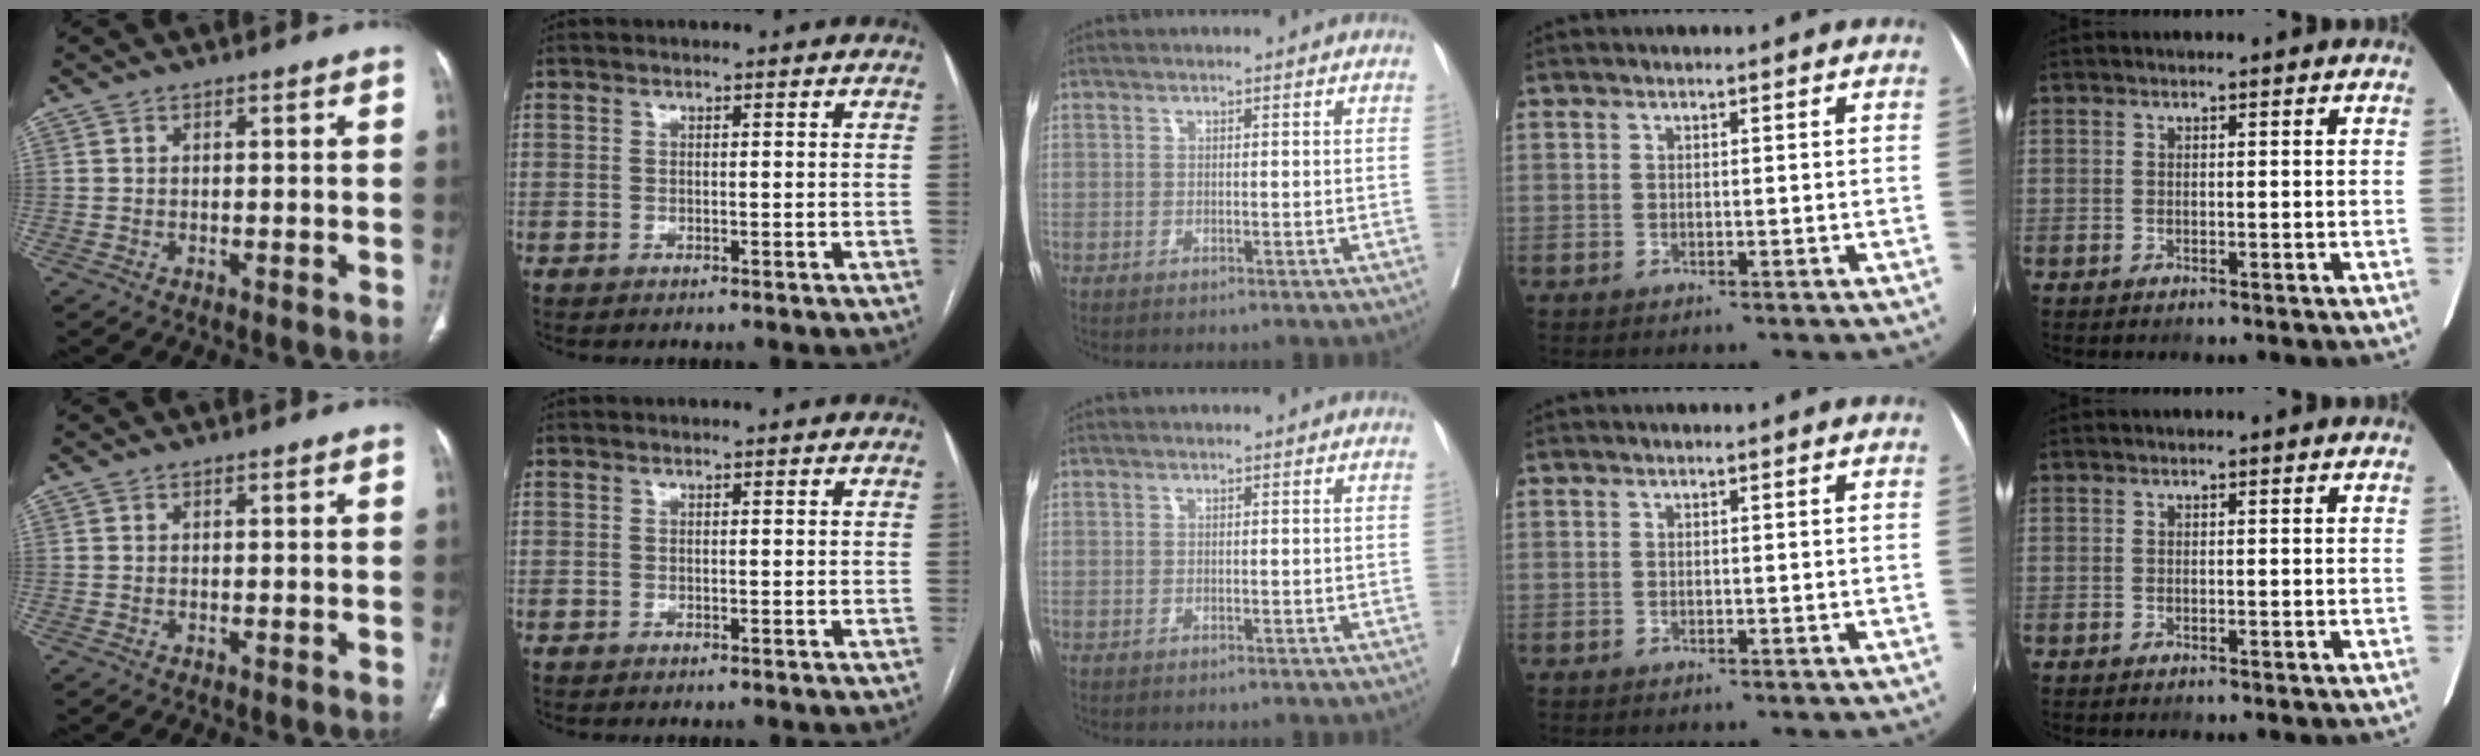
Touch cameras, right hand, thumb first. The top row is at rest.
{}